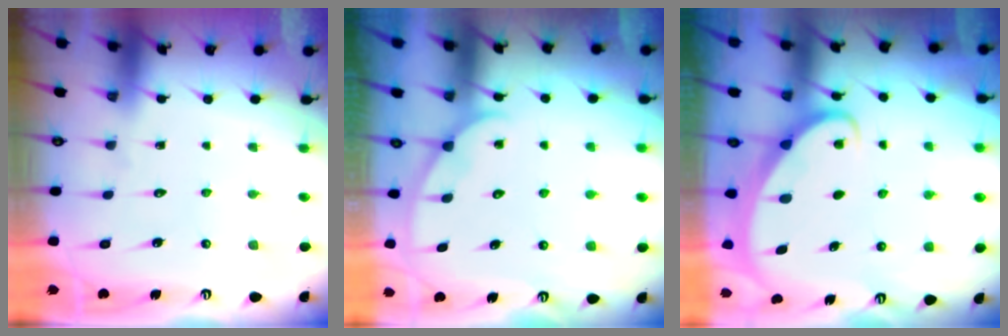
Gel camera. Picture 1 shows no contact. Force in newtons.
{"total": 2.4, "press": 2.4, "slide": 0.3}
{"total": 2.1, "press": 2.1, "slide": 0.2}